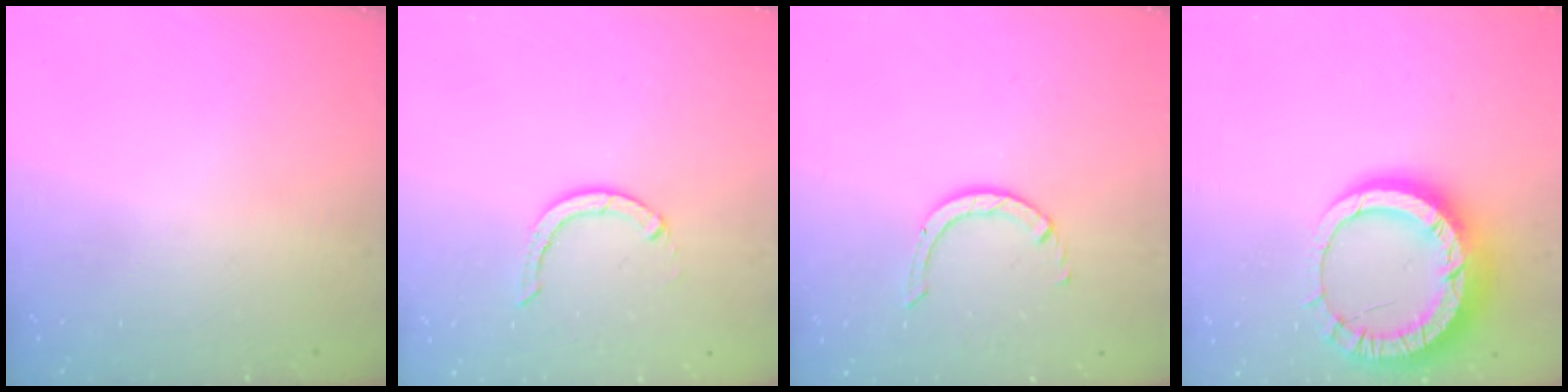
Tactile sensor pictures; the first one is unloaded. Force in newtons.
{"total": 3.4, "press": 3.4, "slide": 0.3}
{"total": 2.9, "press": 2.9, "slide": 0.2}
{"total": 16.0, "press": 16.0, "slide": 1.4}